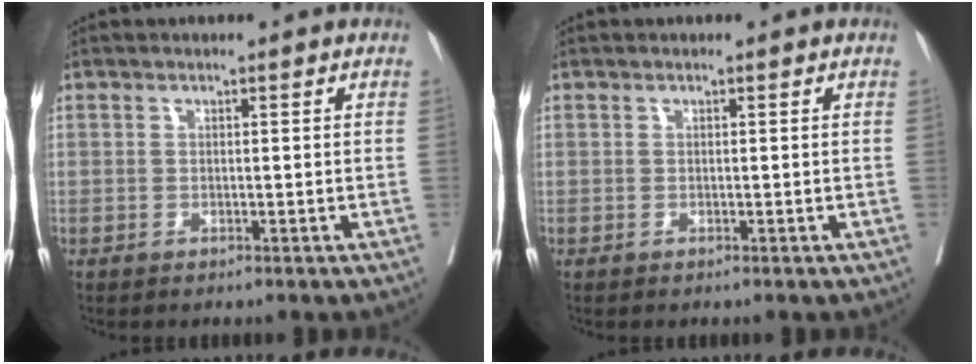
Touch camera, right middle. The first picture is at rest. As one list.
[{"total": 0.0}]